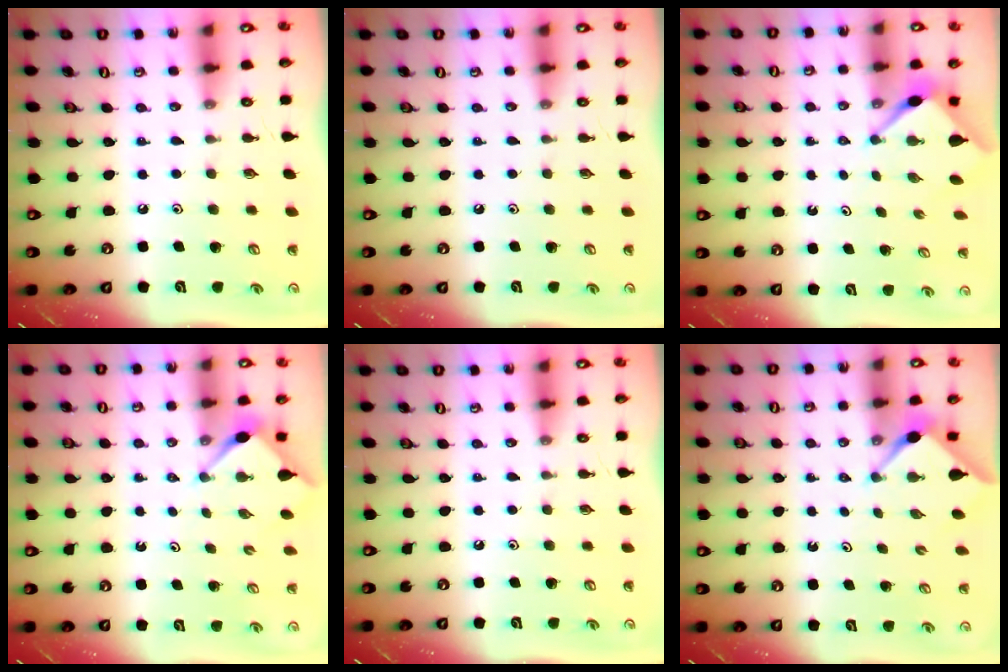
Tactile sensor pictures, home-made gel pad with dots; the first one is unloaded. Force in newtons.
{"total": 0.0}
{"total": 2.9, "press": 2.9, "slide": 0.3}
{"total": 2.9, "press": 2.9, "slide": 0.3}
{"total": 0.0}
{"total": 2.9, "press": 2.9, "slide": 0.3}